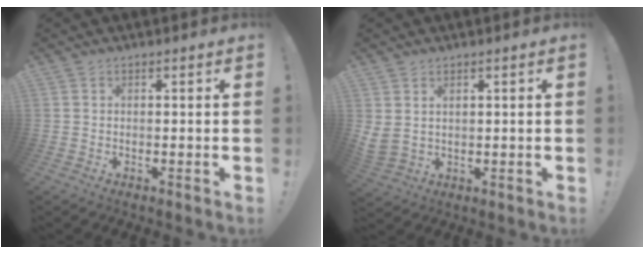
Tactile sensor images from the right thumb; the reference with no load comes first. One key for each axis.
{"total": 3.5, "fx": 2.1, "fy": 2.4, "fz": 1.6, "tx": -0.028, "ty": -0.011, "tz": 0.041}